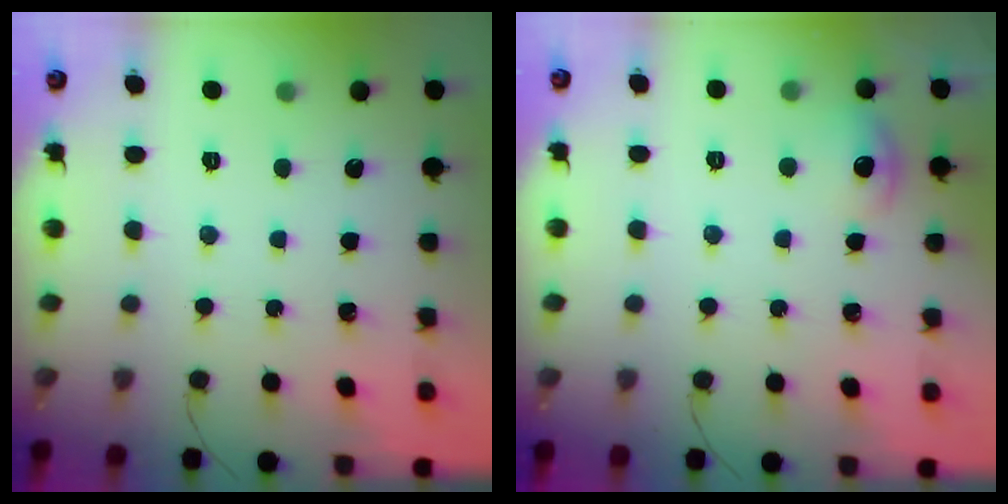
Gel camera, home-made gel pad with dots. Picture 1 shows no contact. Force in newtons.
{"total": 6.3, "press": 6.1, "slide": 1.7}